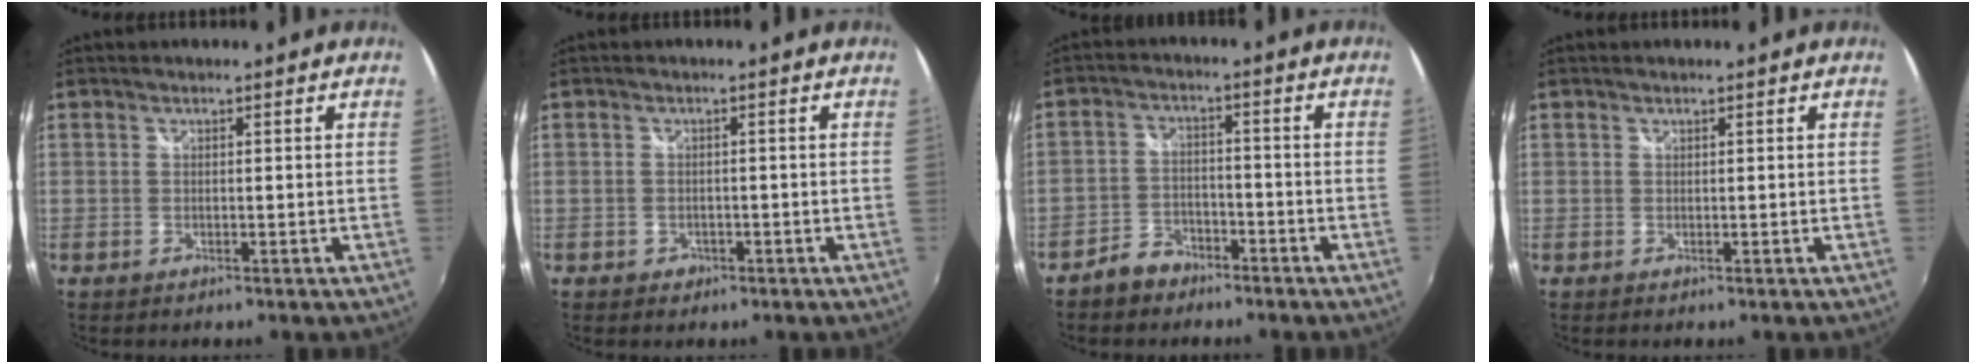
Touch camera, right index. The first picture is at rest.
{"total": 2.0, "force": [-0.9, 1.7, 0.5], "torque": [-0.011, 0.000, -0.011]}
{"total": 5.6, "force": [-4.4, 3.2, 1.4], "torque": [-0.045, 0.013, -0.076]}
{"total": 0.0}